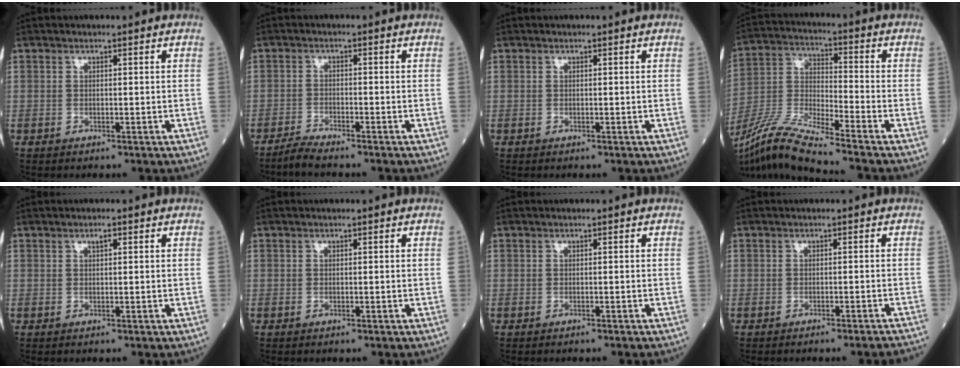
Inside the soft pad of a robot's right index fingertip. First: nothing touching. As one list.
[{"total": 2.8, "force": [-2.7, -0.6, 0.7], "torque": [-0.024, -0.011, -0.056]}, {"total": 0.0}, {"total": 13.3, "force": [-11.5, -1.5, 6.6], "torque": [-0.139, -0.015, -0.220]}, {"total": 0.9, "force": [0.4, 0.2, 0.7], "torque": [-0.015, 0.001, 0.006]}, {"total": 0.0}, {"total": 0.7, "force": [-0.6, -0.1, 0.3], "torque": [-0.002, 0.000, -0.010]}, {"total": 4.6, "force": [-4.3, -0.8, 1.4], "torque": [-0.013, -0.010, -0.051]}]